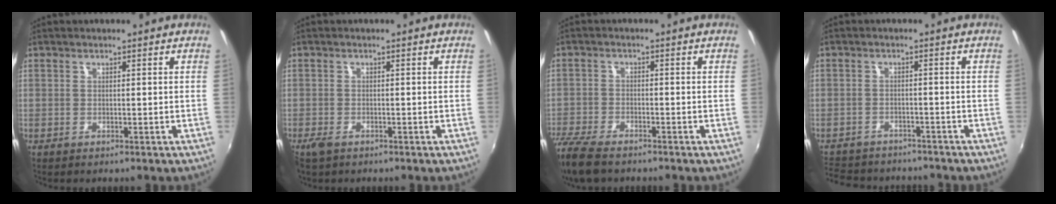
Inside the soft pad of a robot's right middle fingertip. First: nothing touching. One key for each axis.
{"total": 2.4, "fx": -1.7, "fy": 1.1, "fz": 1.2, "tx": -0.029, "ty": -0.007, "tz": -0.033}
{"total": 10.1, "fx": -8.2, "fy": 2.9, "fz": 5.2, "tx": -0.142, "ty": -0.036, "tz": -0.157}
{"total": 12.4, "fx": -10.6, "fy": 4.9, "fz": 4.1, "tx": -0.112, "ty": -0.002, "tz": -0.158}